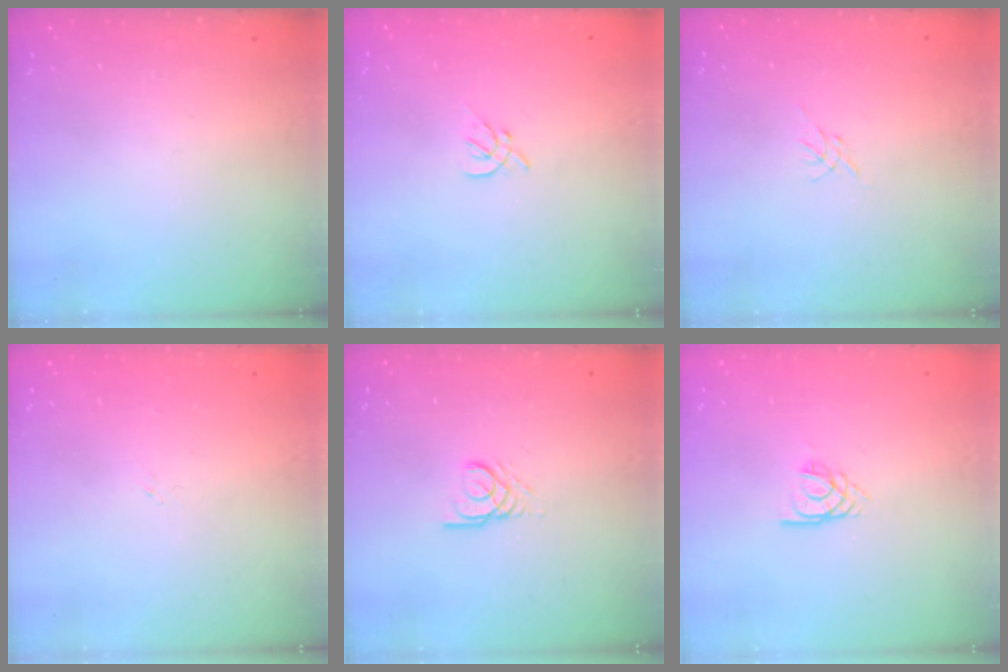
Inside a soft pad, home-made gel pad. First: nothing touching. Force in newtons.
{"total": 2.2, "press": 2.1, "slide": 0.6}
{"total": 0.0}
{"total": 0.0}
{"total": 2.6, "press": 2.6, "slide": 0.1}
{"total": 3.2, "press": 3.2, "slide": 0.5}